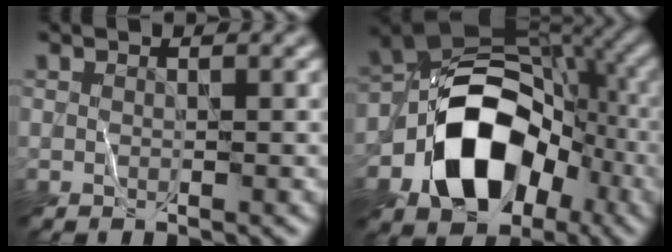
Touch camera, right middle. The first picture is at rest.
{"total": 13.3, "force": [-4.7, 9.3, 8.3], "torque": [-0.130, -0.007, -0.089]}